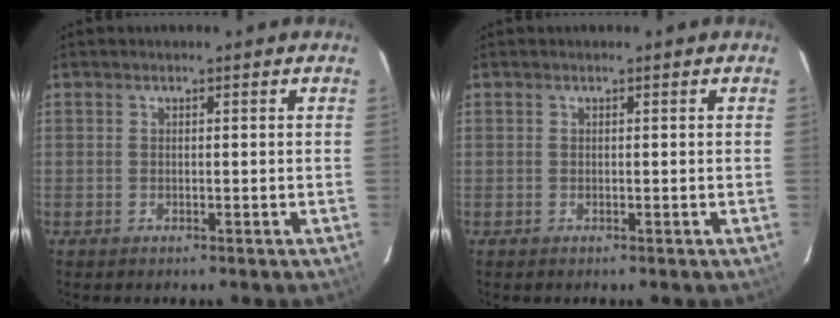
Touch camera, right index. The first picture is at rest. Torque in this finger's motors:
{"motor_torque": [-0.07, 0.07, 0.11, 0.00]}